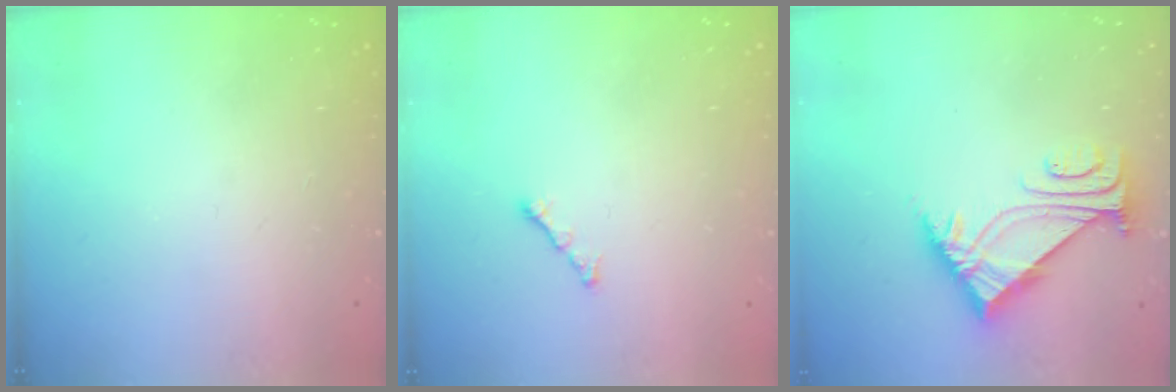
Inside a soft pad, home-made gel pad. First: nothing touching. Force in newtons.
{"total": 1.7, "press": 1.6, "slide": 0.6}
{"total": 5.5, "press": 5.3, "slide": 1.1}